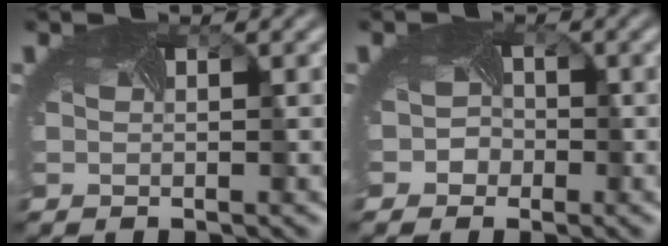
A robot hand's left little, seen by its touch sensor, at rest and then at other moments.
{"total": 2.2, "force": [-1.1, 1.9, 0.4], "torque": [0.015, 0.003, -0.016]}